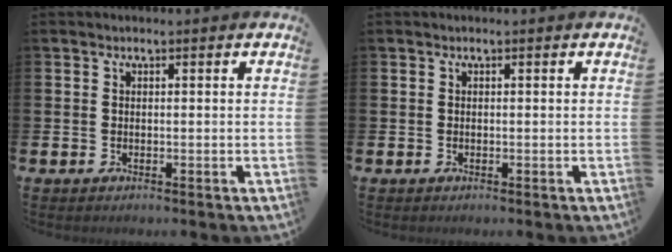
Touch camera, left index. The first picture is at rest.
{"total": 0.7, "force": [-0.7, 0.1, 0.0], "torque": [-0.002, 0.005, -0.013]}